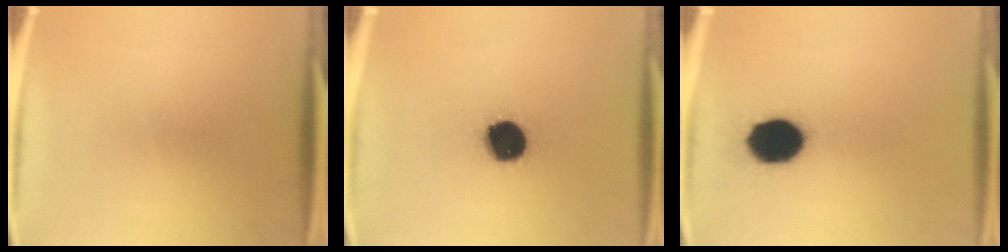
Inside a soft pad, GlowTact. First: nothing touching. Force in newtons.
{"total": 15.2}
{"total": 14.1}